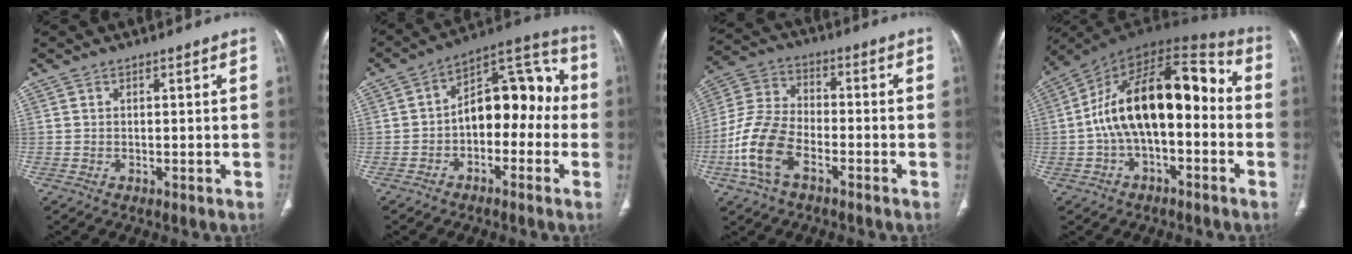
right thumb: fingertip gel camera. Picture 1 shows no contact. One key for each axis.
{"total": 14.2, "fx": -1.7, "fy": 8.7, "fz": 11.1, "tx": -0.116, "ty": 0.056, "tz": -0.039}
{"total": 12.3, "fx": -5.1, "fy": 6.9, "fz": 8.8, "tx": -0.192, "ty": 0.027, "tz": -0.103}
{"total": 19.7, "fx": -1.4, "fy": 10.3, "fz": 16.8, "tx": -0.258, "ty": 0.063, "tz": -0.028}